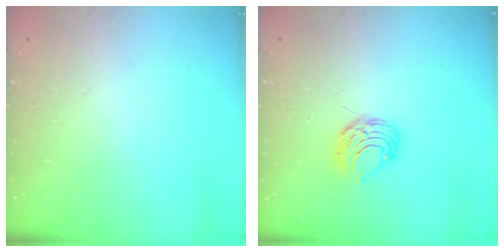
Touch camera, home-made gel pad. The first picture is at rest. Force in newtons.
{"total": 7.4, "press": 7.4, "slide": 0.7}